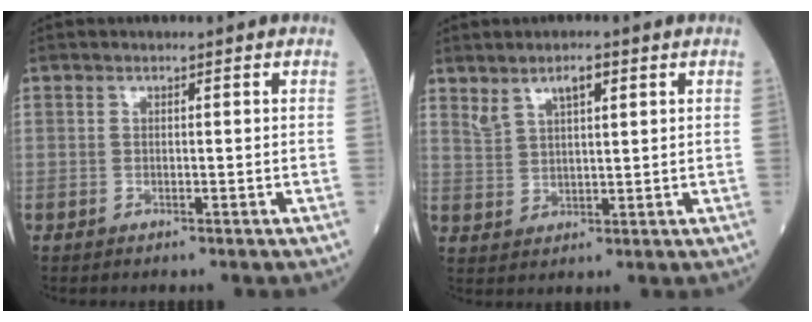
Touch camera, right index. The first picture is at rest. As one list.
[{"total": 4.3, "force": [2.8, 1.3, 3.0], "torque": [-0.060, 0.006, 0.057]}]